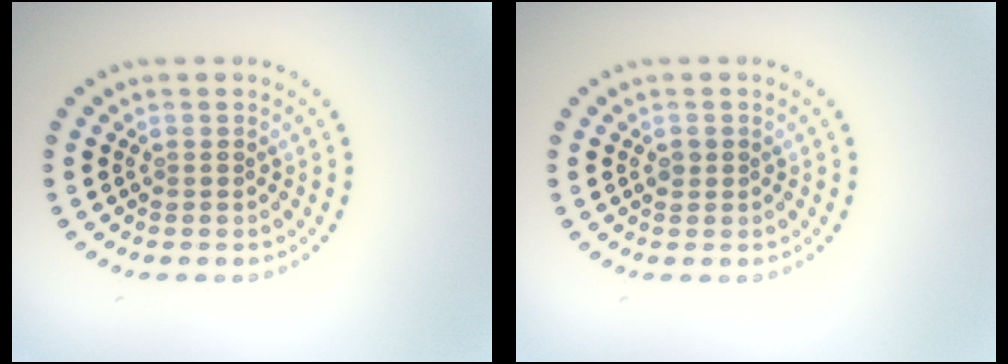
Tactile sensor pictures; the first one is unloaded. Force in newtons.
{"total": 0.9, "press": 0.9, "slide": 0.0}